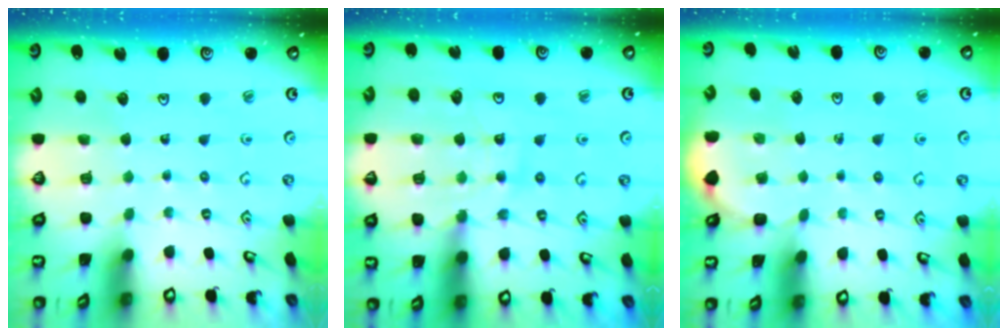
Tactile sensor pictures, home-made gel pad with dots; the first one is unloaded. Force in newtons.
{"total": 12.5, "press": 12.2, "slide": 2.6}
{"total": 2.4, "press": 2.1, "slide": 1.1}